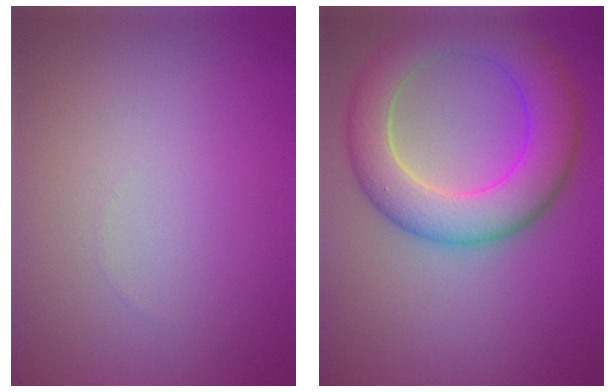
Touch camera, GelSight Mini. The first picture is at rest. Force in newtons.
{"total": 7.4, "press": 7.4, "slide": 0.2}